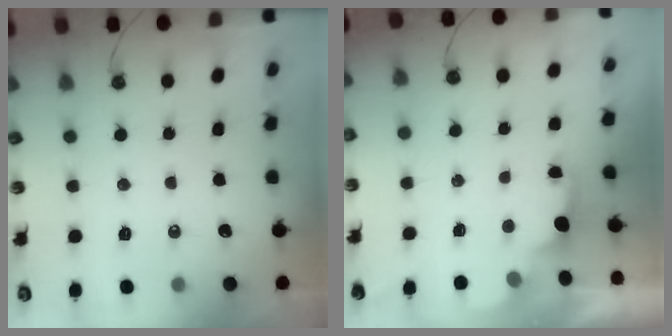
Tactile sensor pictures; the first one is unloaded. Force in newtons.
{"total": 2.0, "press": 1.8, "slide": 0.8}